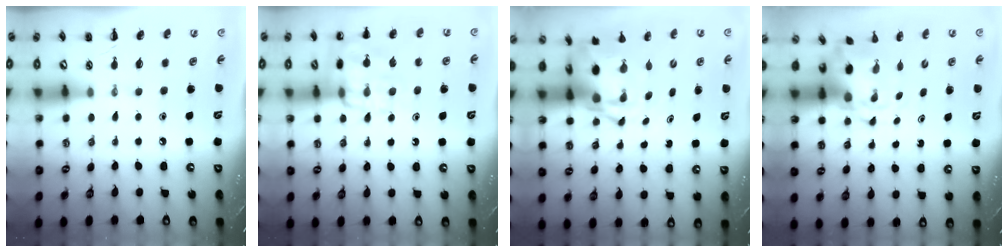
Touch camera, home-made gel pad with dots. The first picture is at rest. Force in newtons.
{"total": 13.8, "press": 13.7, "slide": 1.5}
{"total": 5.4, "press": 5.1, "slide": 1.5}
{"total": 3.8, "press": 3.7, "slide": 0.9}